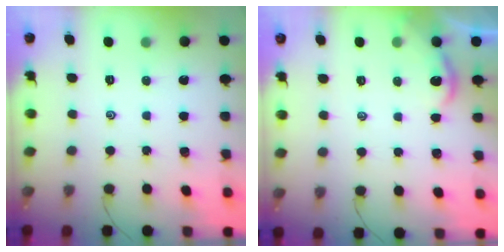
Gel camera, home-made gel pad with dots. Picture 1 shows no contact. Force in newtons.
{"total": 2.3, "press": 2.3, "slide": 0.2}